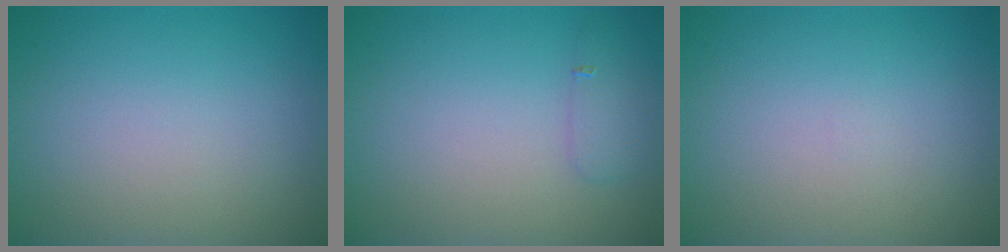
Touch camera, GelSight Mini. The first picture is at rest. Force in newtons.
{"total": 1.4, "press": 1.4, "slide": 0.0}
{"total": 0.0}